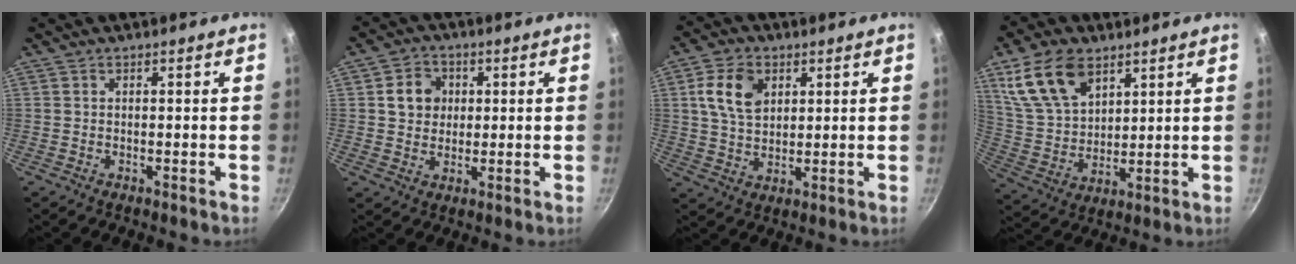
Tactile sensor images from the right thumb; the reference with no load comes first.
{"total": 6.4, "force": [1.3, 5.7, 2.8], "torque": [-0.016, 0.007, 0.017]}
{"total": 9.3, "force": [3.1, 6.4, 6.0], "torque": [-0.095, -0.004, 0.056]}
{"total": 14.2, "force": [7.6, 8.4, 8.6], "torque": [-0.140, -0.022, 0.161]}